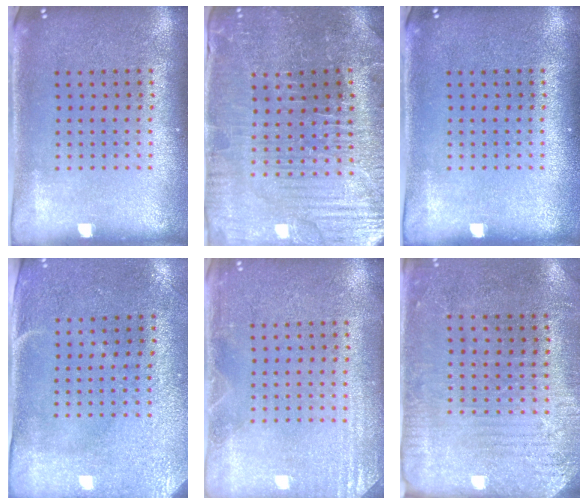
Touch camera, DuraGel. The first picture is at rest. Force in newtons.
{"total": 3.7, "press": 3.7, "slide": 0.4}
{"total": 0.0}
{"total": 2.9, "press": 2.4, "slide": 1.6}
{"total": 2.6, "press": 2.5, "slide": 0.4}
{"total": 2.8, "press": 2.4, "slide": 1.4}